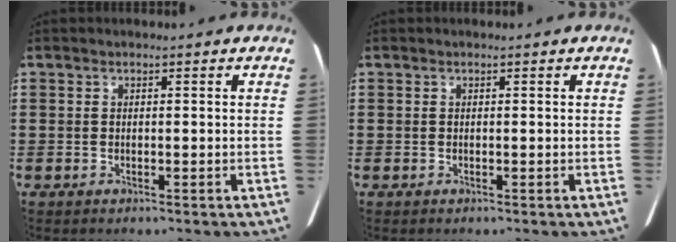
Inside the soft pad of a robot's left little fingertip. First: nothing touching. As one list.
[{"total": 0.0}]